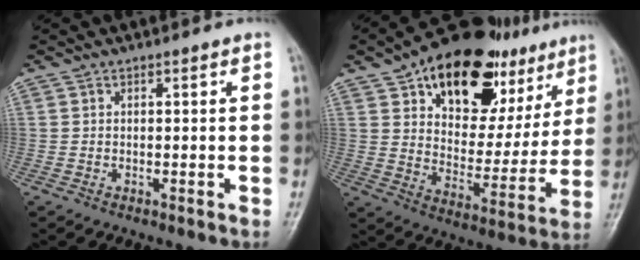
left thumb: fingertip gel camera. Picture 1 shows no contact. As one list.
[{"total": 25.8, "force": [14.5, 14.5, 15.7], "torque": [-0.178, -0.026, 0.225]}]